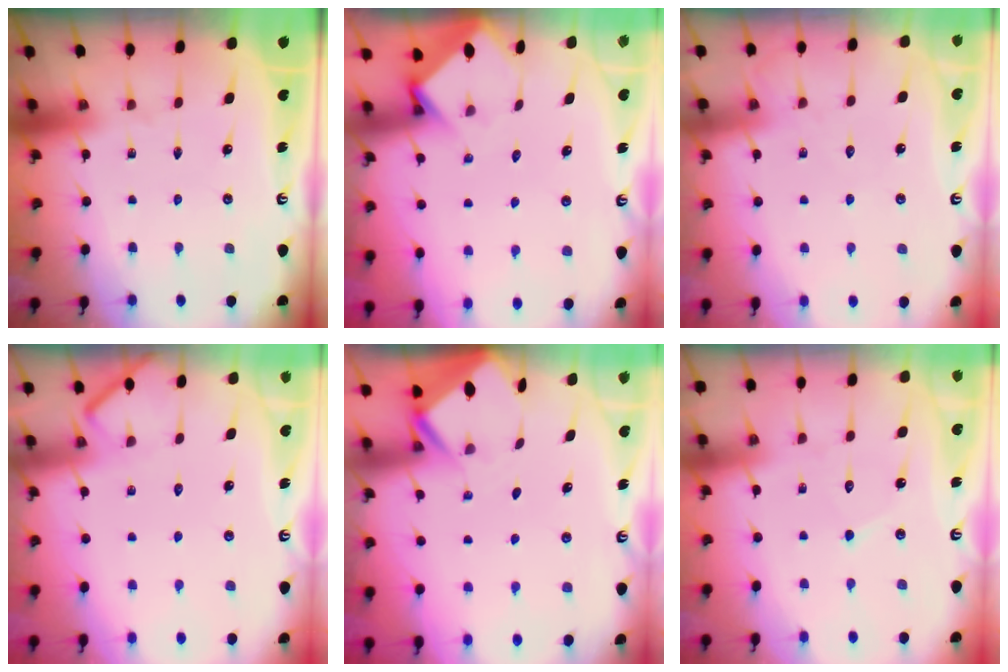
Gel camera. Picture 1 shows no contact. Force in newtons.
{"total": 3.8, "press": 3.8, "slide": 0.2}
{"total": 6.4, "press": 6.4, "slide": 0.7}
{"total": 4.1, "press": 4.1, "slide": 0.5}
{"total": 2.6, "press": 2.6, "slide": 0.1}
{"total": 5.3, "press": 5.2, "slide": 0.4}